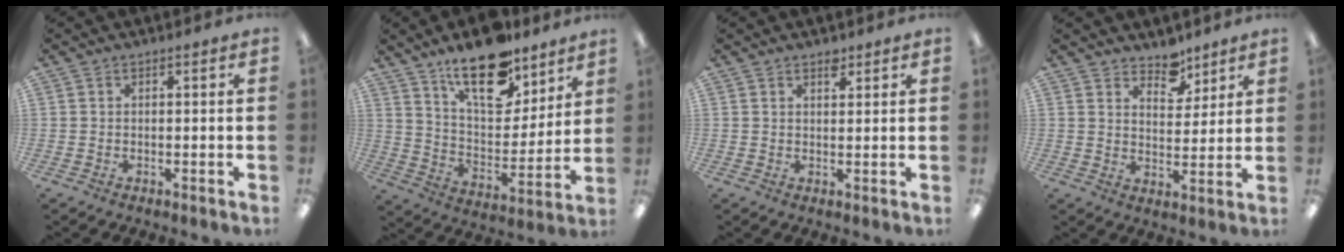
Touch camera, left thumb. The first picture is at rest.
{"total": 19.4, "force": [13.9, 8.5, 10.6], "torque": [-0.165, -0.084, 0.236]}
{"total": 2.3, "force": [1.8, 1.1, 0.9], "torque": [-0.003, -0.010, 0.030]}
{"total": 6.9, "force": [5.8, 3.4, 1.6], "torque": [-0.003, -0.045, 0.102]}